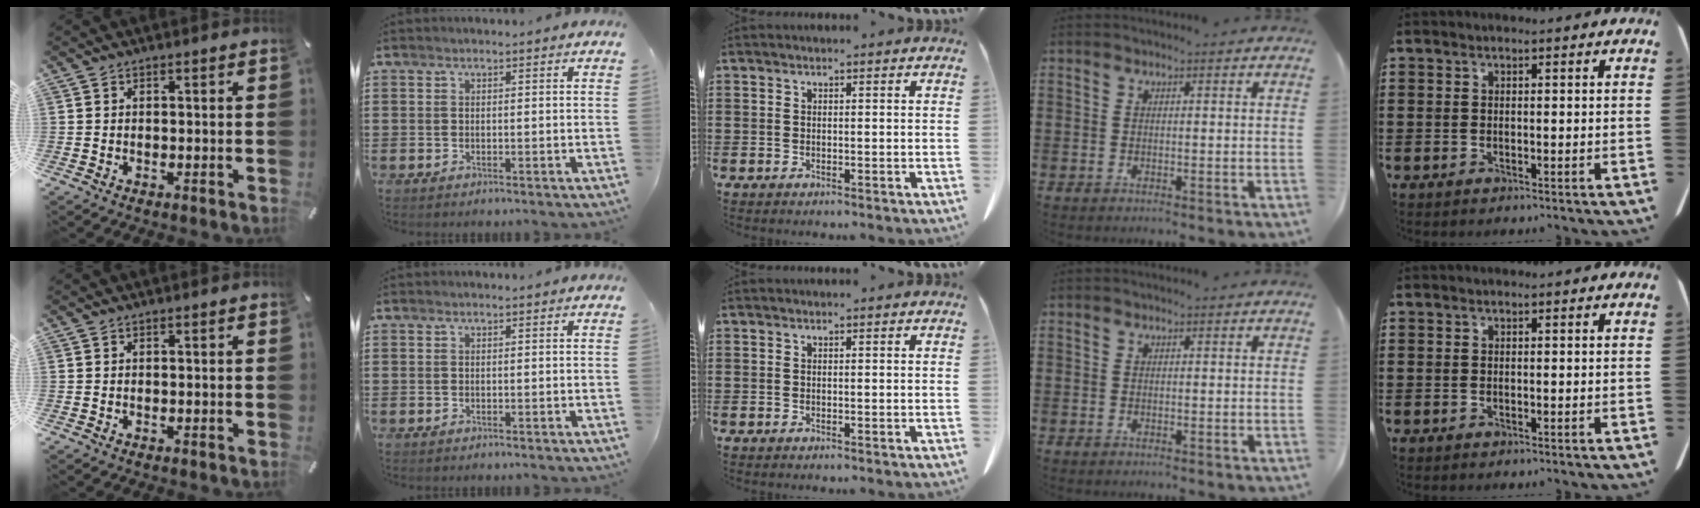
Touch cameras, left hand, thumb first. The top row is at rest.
{}